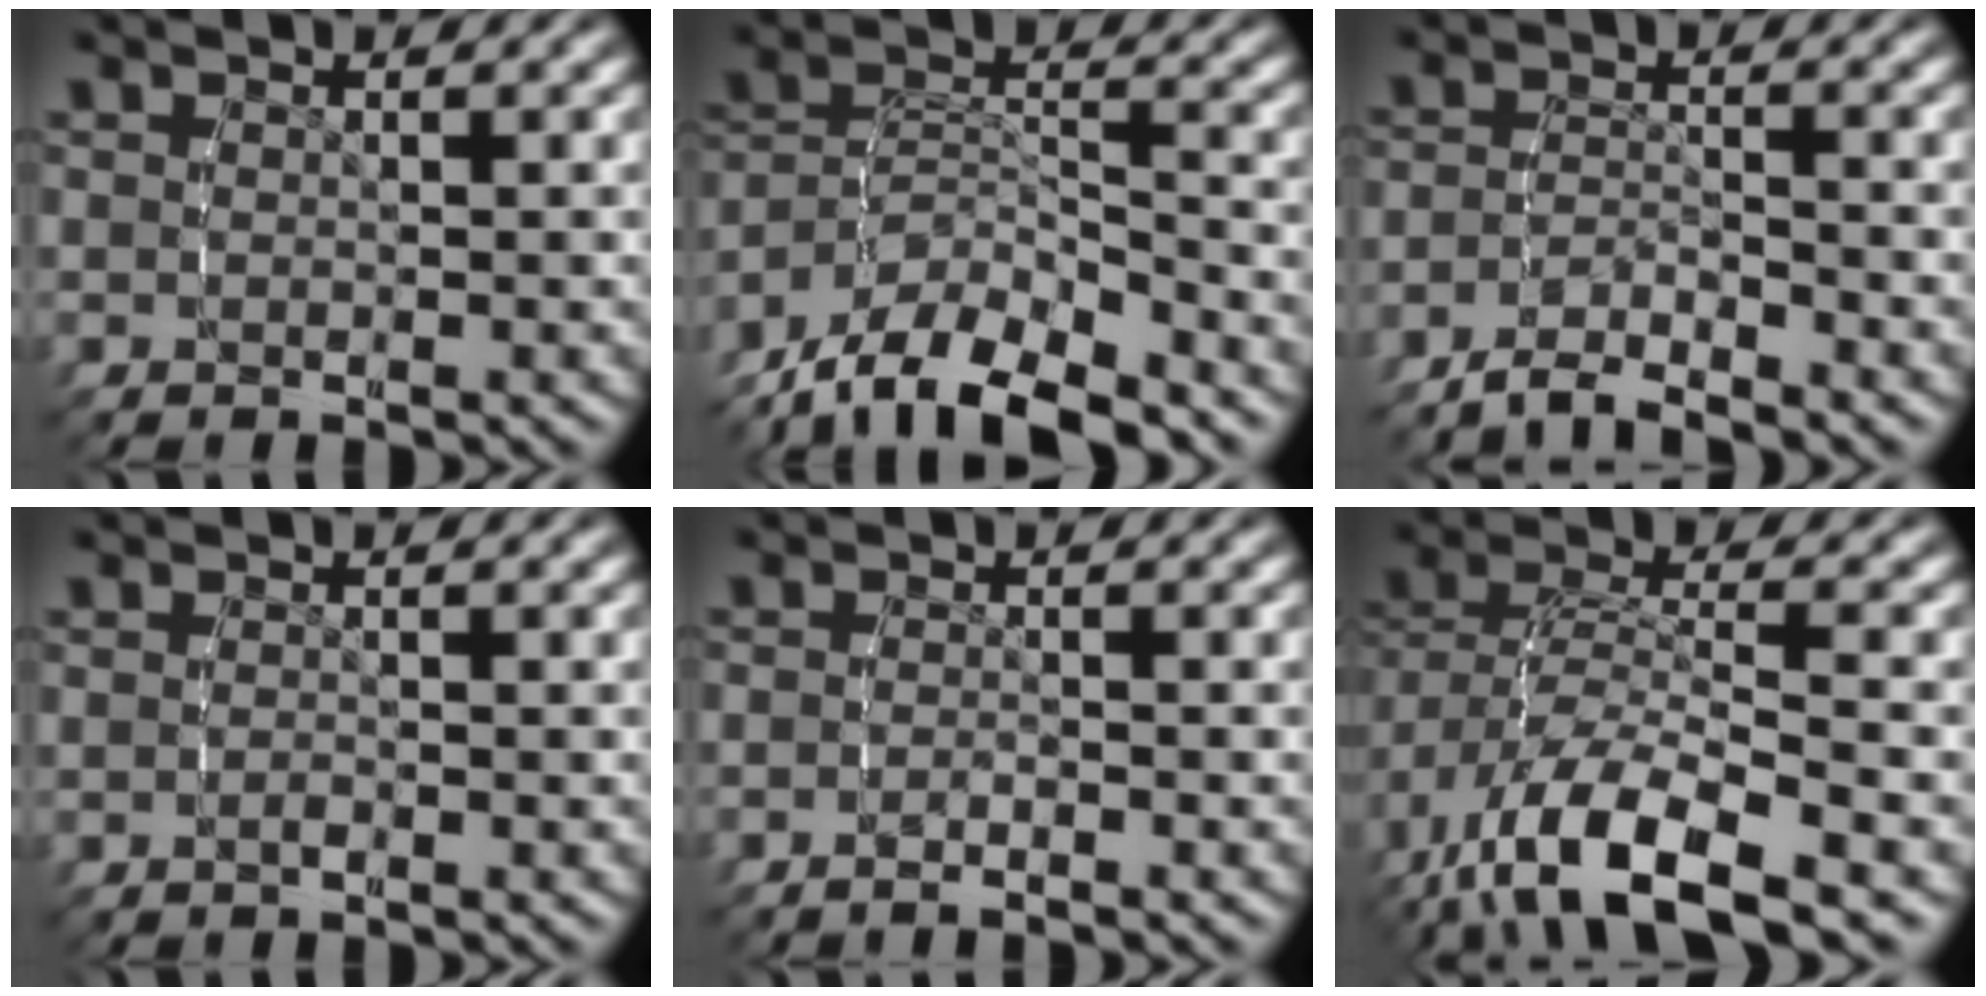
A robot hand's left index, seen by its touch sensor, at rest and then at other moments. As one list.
[{"total": 9.3, "force": [-5.4, 6.3, 4.1], "torque": [-0.100, -0.021, -0.088]}, {"total": 3.5, "force": [-3.2, 0.9, 1.0], "torque": [-0.025, -0.006, -0.054]}, {"total": 0.0}, {"total": 1.4, "force": [-1.4, 0.2, 0.1], "torque": [-0.011, 0.003, -0.028]}, {"total": 6.2, "force": [-3.0, 2.6, 4.8], "torque": [-0.105, -0.018, -0.033]}]